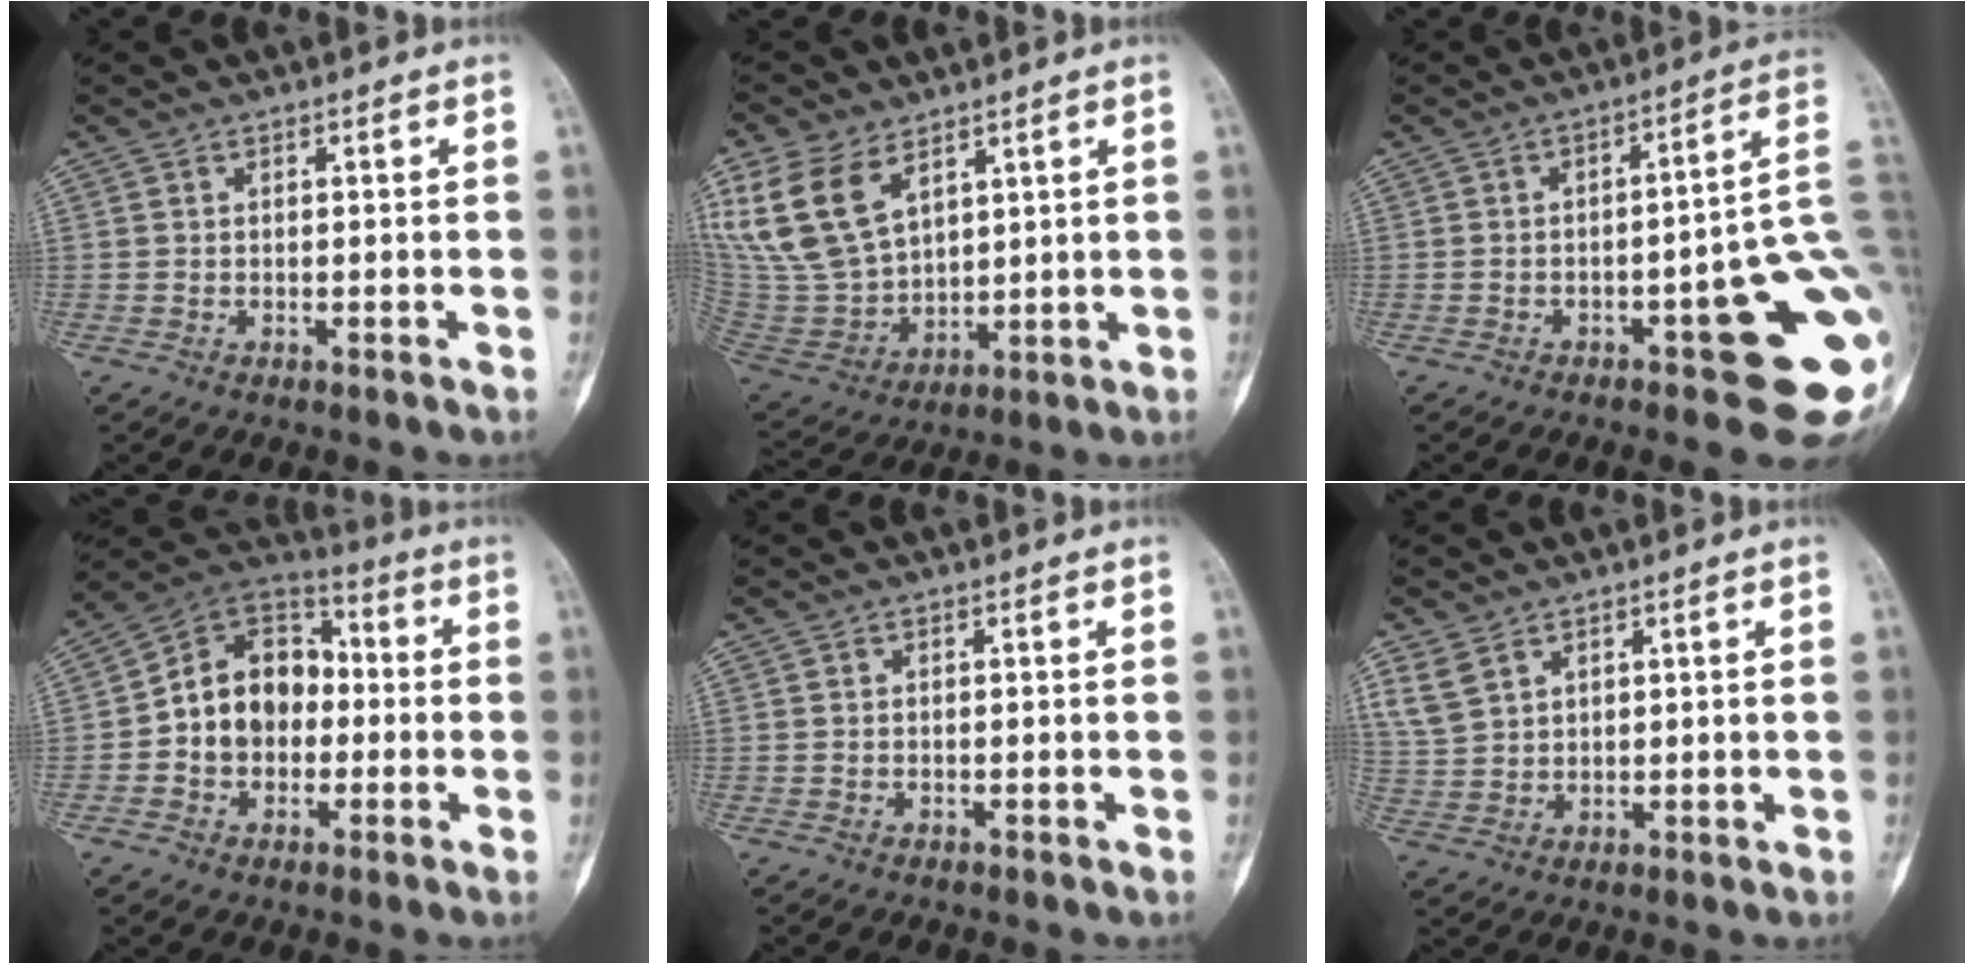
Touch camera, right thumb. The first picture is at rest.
{"total": 17.2, "force": [8.5, 10.3, 10.8], "torque": [-0.212, -0.030, 0.186]}
{"total": 17.5, "force": [-4.6, 4.9, 16.1], "torque": [-0.141, 0.033, -0.048]}
{"total": 14.0, "force": [-0.9, 10.9, 8.8], "torque": [-0.099, 0.039, -0.029]}
{"total": 0.0}
{"total": 5.4, "force": [3.4, 3.6, 2.3], "torque": [-0.040, -0.008, 0.081]}